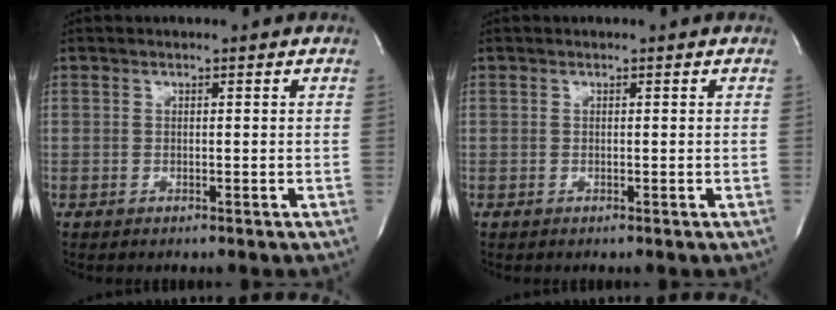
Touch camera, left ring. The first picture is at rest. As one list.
[{"total": 0.0}]